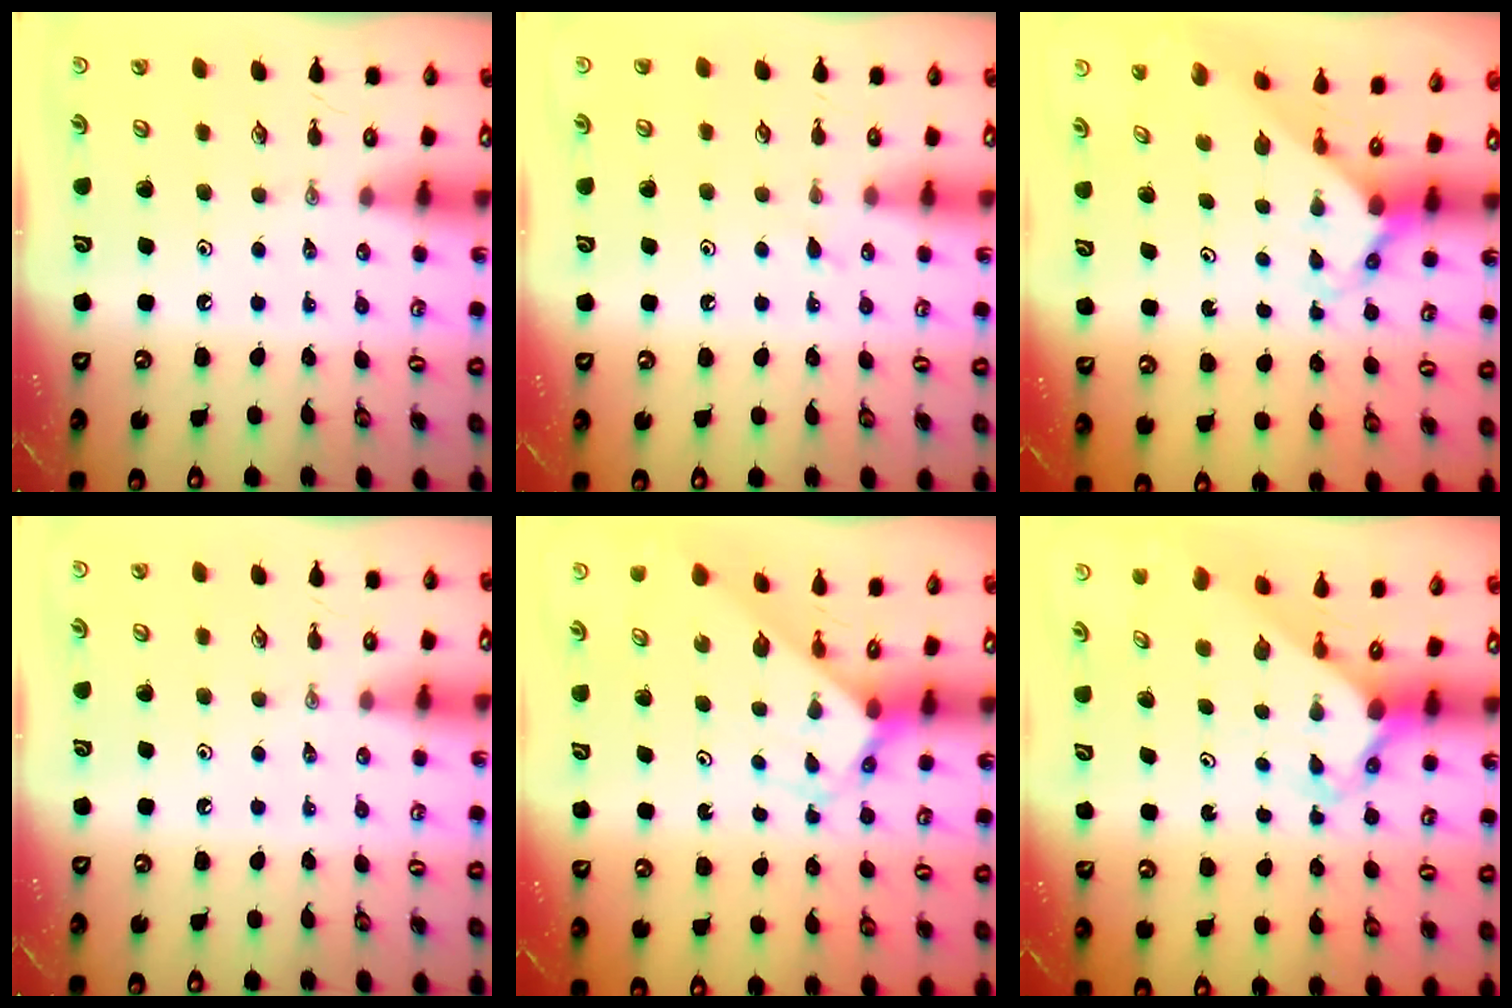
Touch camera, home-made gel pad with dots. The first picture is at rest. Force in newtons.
{"total": 5.3, "press": 5.2, "slide": 0.6}
{"total": 3.4, "press": 3.4, "slide": 0.4}
{"total": 0.0}
{"total": 2.9, "press": 2.9, "slide": 0.1}
{"total": 2.8, "press": 2.8, "slide": 0.1}